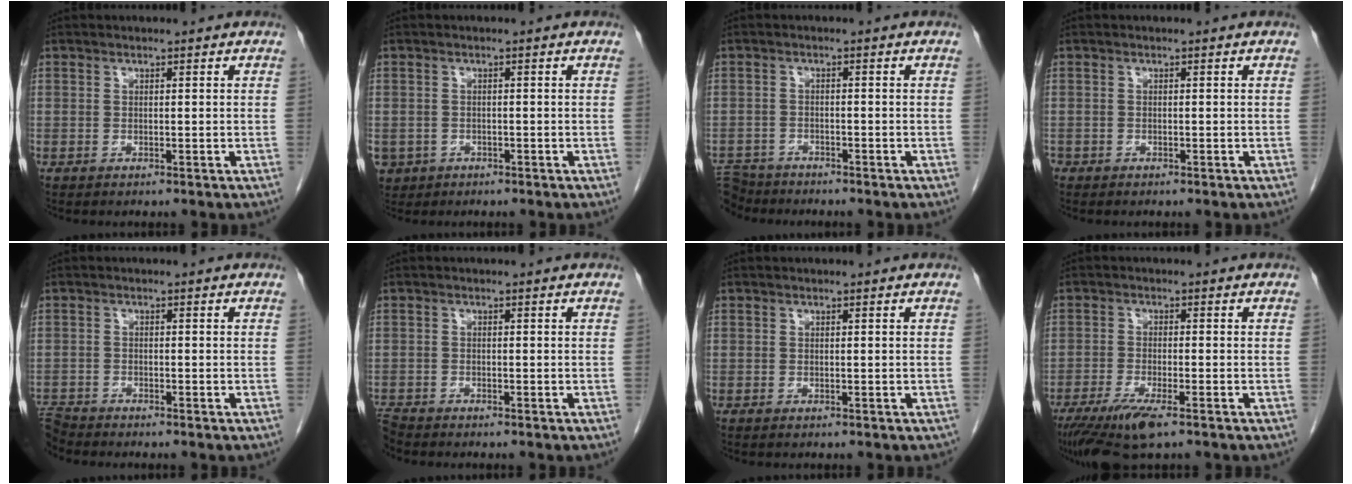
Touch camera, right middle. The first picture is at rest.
{"total": 4.1, "force": [-2.1, 3.5, 0.9], "torque": [-0.019, 0.002, -0.030]}
{"total": 5.9, "force": [-5.6, 2.1, 0.2], "torque": [-0.008, -0.002, -0.103]}
{"total": 0.7, "force": [-0.5, 0.5, 0.1], "torque": [-0.009, 0.002, -0.010]}
{"total": 3.5, "force": [-3.5, 0.2, -0.1], "torque": [0.003, -0.014, -0.067]}
{"total": 2.1, "force": [-2.1, 0.2, 0.1], "torque": [-0.005, -0.011, -0.039]}
{"total": 0.5, "force": [-0.4, 0.2, 0.3], "torque": [-0.008, 0.000, -0.004]}
{"total": 7.6, "force": [-4.9, 1.2, 5.6], "torque": [-0.102, -0.020, -0.083]}